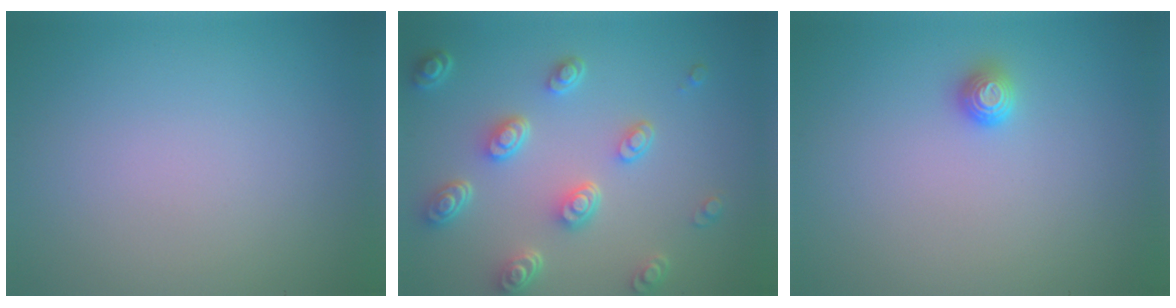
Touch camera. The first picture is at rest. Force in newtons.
{"total": 5.3, "press": 4.0, "slide": 3.5}
{"total": 1.1, "press": 1.0, "slide": 0.4}